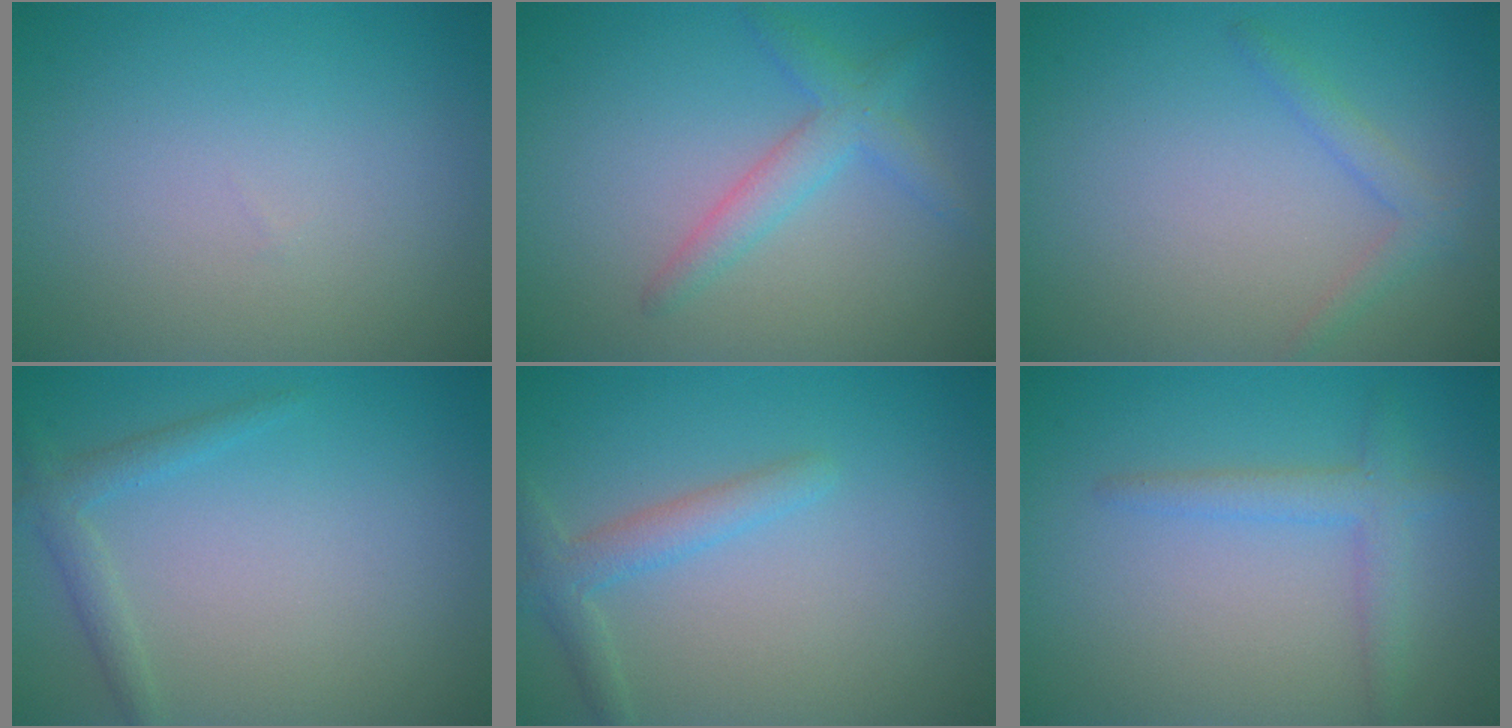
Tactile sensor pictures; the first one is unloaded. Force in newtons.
{"total": 2.7, "press": 2.7, "slide": 0.1}
{"total": 1.6, "press": 1.6, "slide": 0.1}
{"total": 1.8, "press": 1.7, "slide": 0.1}
{"total": 2.3, "press": 2.3, "slide": 0.1}
{"total": 2.3, "press": 2.3, "slide": 0.2}